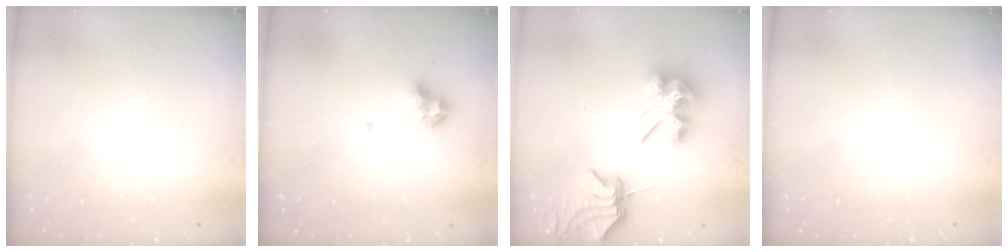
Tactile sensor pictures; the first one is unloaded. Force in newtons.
{"total": 7.3, "press": 7.2, "slide": 0.8}
{"total": 11.8, "press": 11.7, "slide": 1.3}
{"total": 0.0}